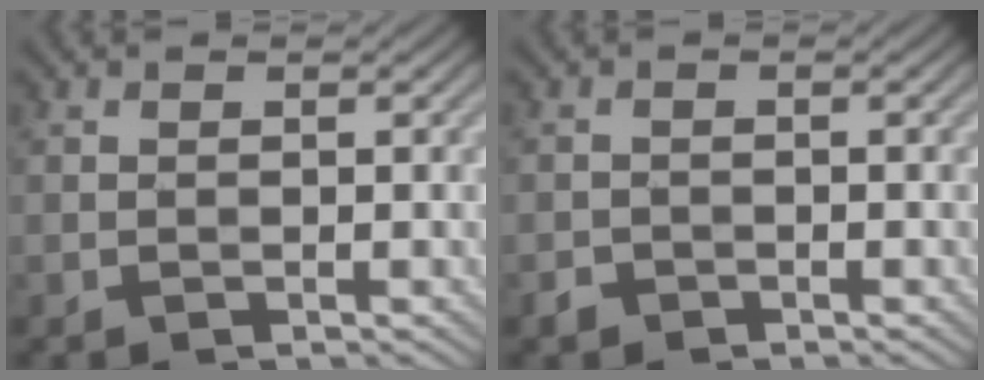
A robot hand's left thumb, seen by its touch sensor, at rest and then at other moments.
{"total": 1.1, "force": [-0.8, 0.7, 0.2], "torque": [-0.004, 0.000, -0.017]}